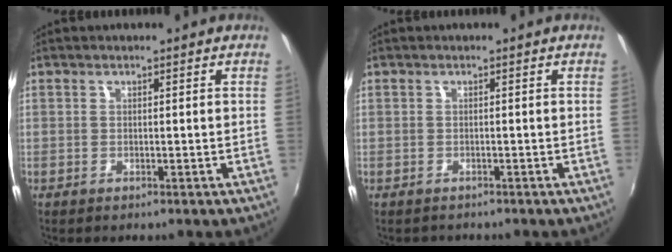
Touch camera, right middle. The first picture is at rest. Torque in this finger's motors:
{"motor_torque": [-0.36, -0.20, -0.29, -0.09]}